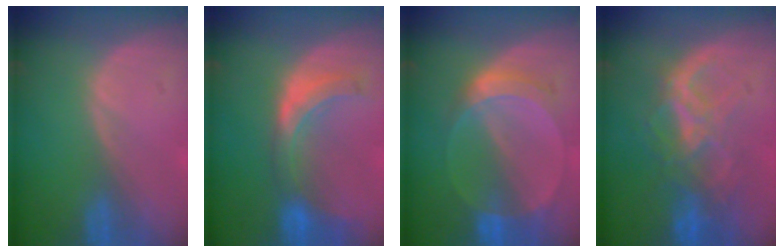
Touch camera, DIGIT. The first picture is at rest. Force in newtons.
{"total": 7.6, "press": 6.8, "slide": 3.3}
{"total": 6.3, "press": 5.6, "slide": 2.7}
{"total": 8.7, "press": 7.6, "slide": 4.4}